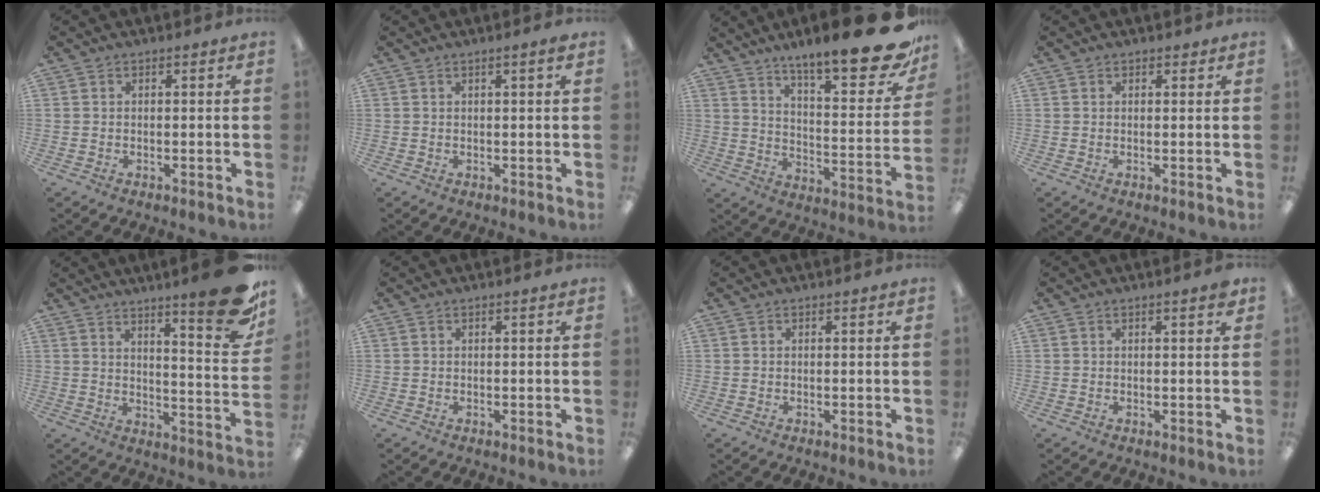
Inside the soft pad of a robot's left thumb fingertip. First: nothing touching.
{"total": 1.2, "force": [0.7, 0.1, 1.0], "torque": [-0.020, 0.001, 0.011]}
{"total": 18.1, "force": [14.0, 3.5, 11.0], "torque": [-0.166, -0.103, 0.229]}
{"total": 1.0, "force": [0.7, 0.7, 0.1], "torque": [-0.002, 0.003, 0.014]}
{"total": 15.1, "force": [10.3, 2.8, 10.7], "torque": [-0.144, -0.077, 0.167]}
{"total": 0.0}
{"total": 0.0}
{"total": 1.3, "force": [0.9, 0.2, 1.0], "torque": [-0.013, 0.000, 0.012]}